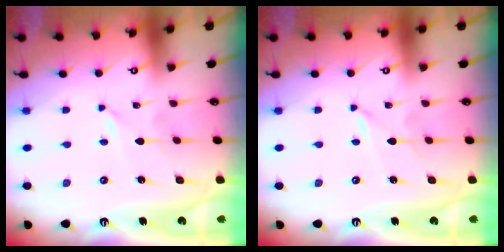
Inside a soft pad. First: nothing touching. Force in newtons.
{"total": 0.0}